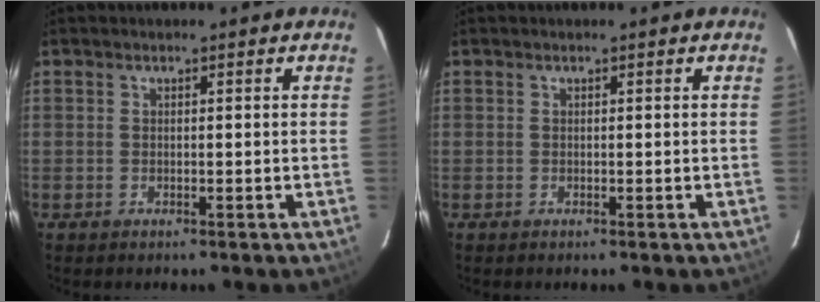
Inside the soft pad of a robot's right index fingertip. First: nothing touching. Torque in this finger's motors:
{"motor_torque": [0.09, 0.00, 0.12, 0.01]}